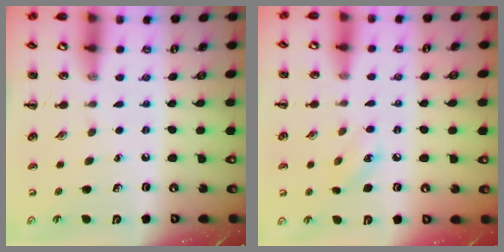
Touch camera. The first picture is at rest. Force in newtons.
{"total": 7.5, "press": 7.3, "slide": 1.9}